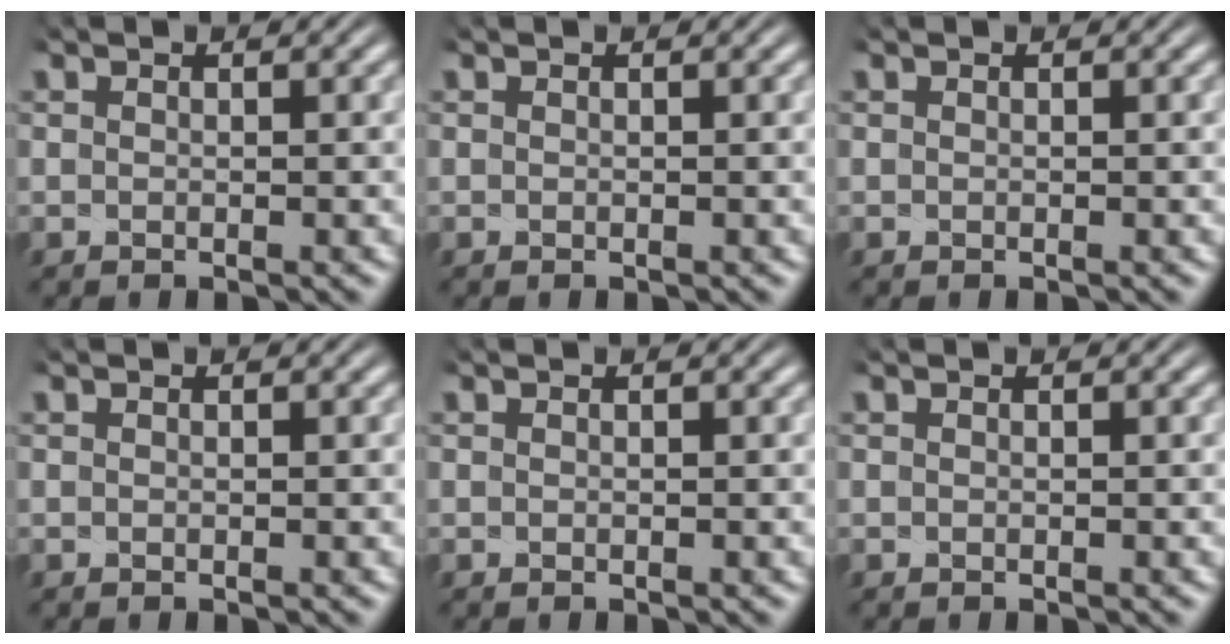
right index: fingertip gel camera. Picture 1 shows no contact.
{"total": 0.0}
{"total": 0.0}
{"total": 0.0}
{"total": 0.0}
{"total": 0.0}